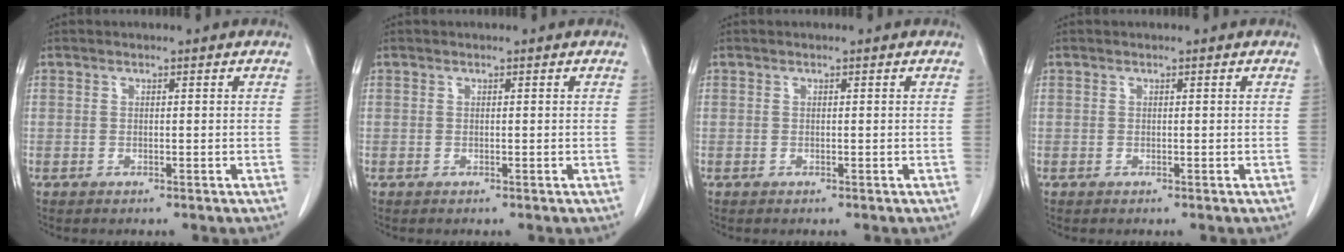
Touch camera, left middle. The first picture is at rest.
{"total": 0.0}
{"total": 0.0}
{"total": 0.0}